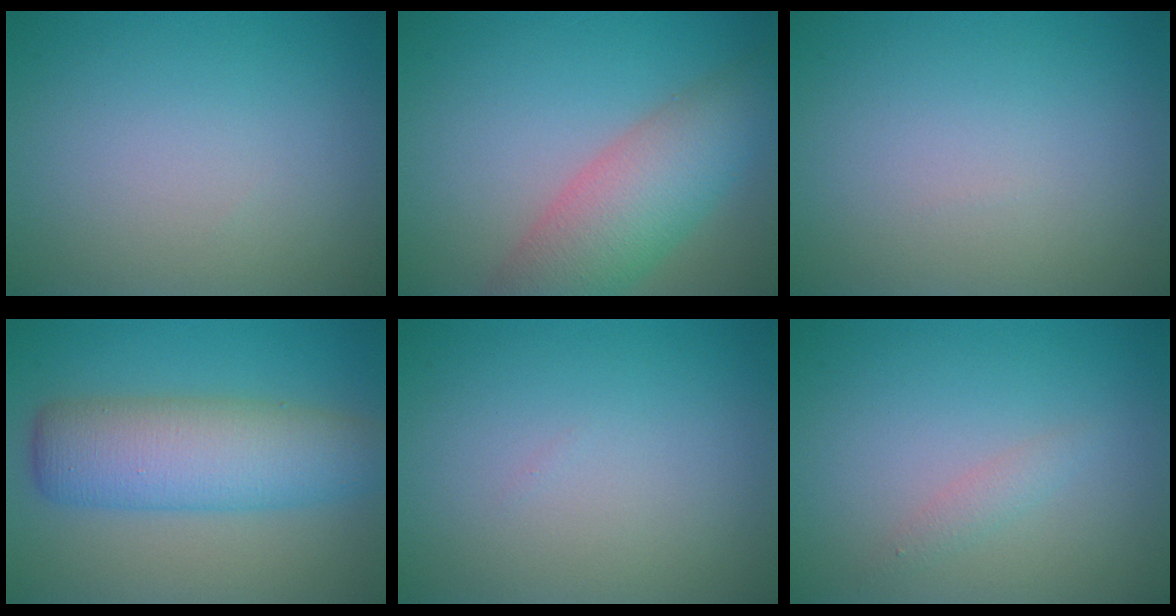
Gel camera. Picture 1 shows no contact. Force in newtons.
{"total": 7.0, "press": 7.0, "slide": 0.3}
{"total": 0.0}
{"total": 7.3, "press": 7.3, "slide": 0.2}
{"total": 0.0}
{"total": 1.1, "press": 1.1, "slide": 0.1}